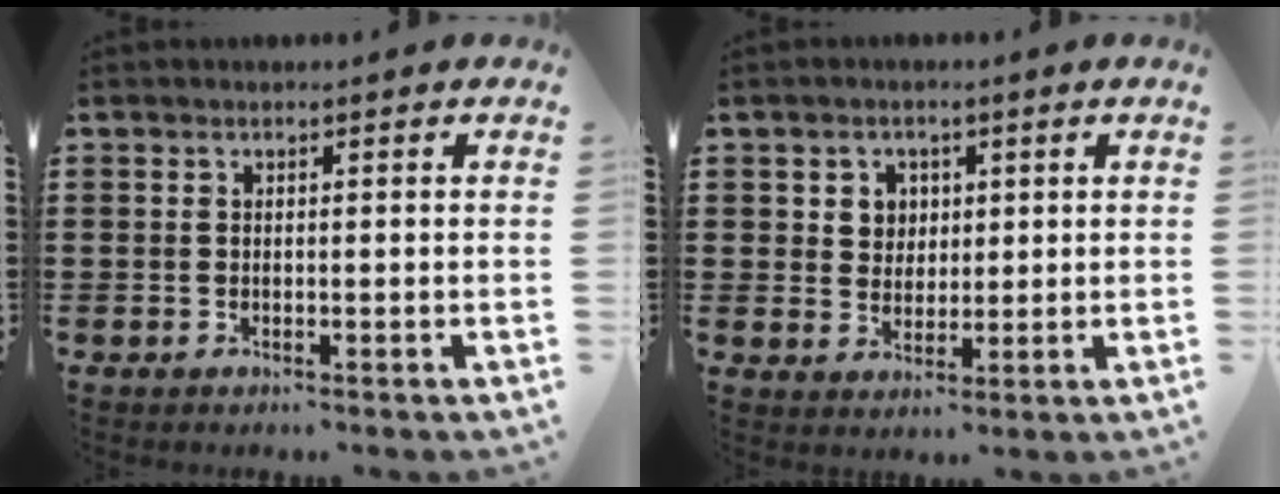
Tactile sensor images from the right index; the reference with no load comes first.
{"total": 3.6, "force": [1.4, 3.2, 0.7], "torque": [-0.020, 0.010, 0.022]}